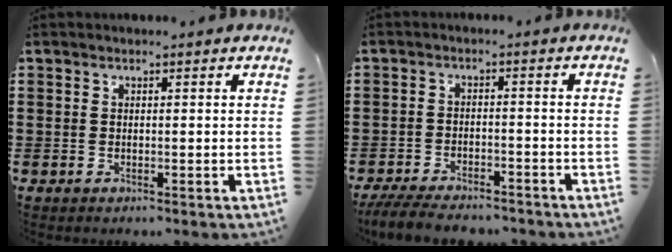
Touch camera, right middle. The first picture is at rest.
{"total": 4.7, "force": [-4.4, 0.8, 1.2], "torque": [-0.032, -0.001, -0.091]}